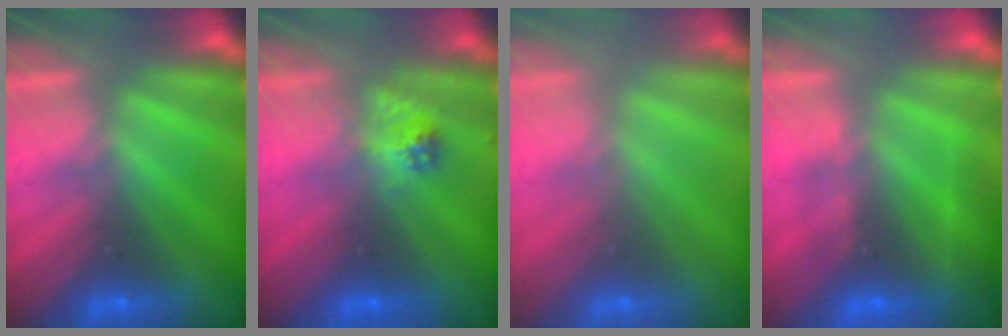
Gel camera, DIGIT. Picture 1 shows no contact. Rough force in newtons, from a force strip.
{"total": 2.3}
{"total": 2.8}
{"total": 2.9}